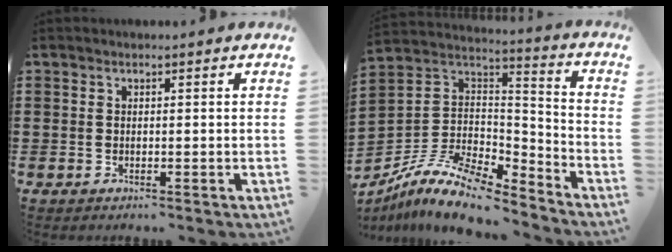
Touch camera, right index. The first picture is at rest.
{"total": 11.7, "force": [-9.4, 3.7, 5.9], "torque": [-0.128, 0.025, -0.186]}